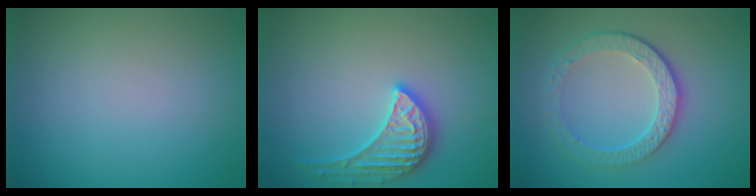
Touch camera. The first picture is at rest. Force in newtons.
{"total": 3.2, "press": 3.2, "slide": 0.5}
{"total": 4.8, "press": 3.4, "slide": 3.4}